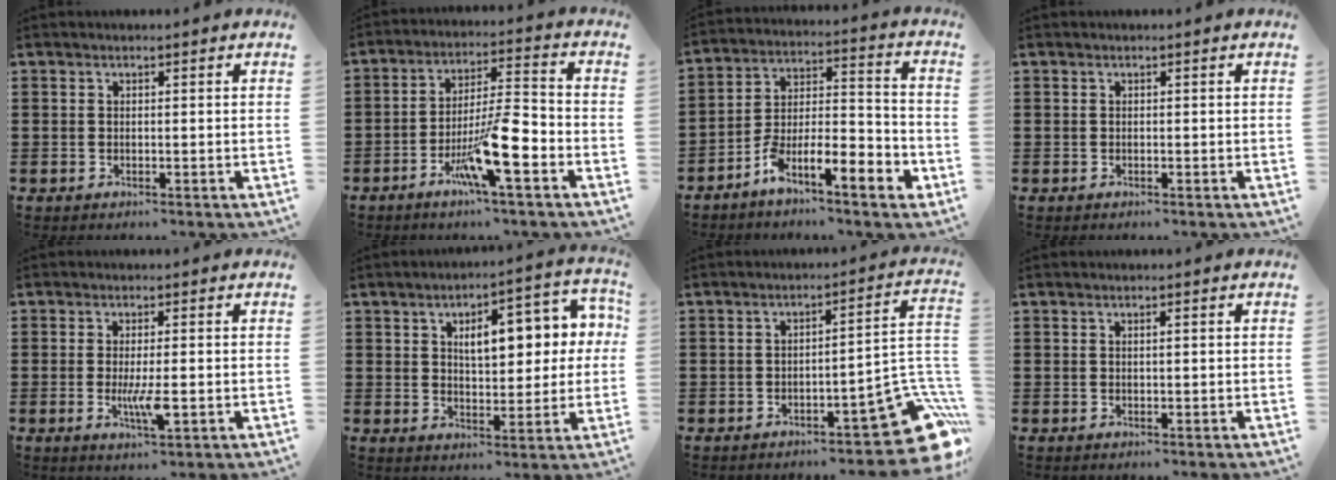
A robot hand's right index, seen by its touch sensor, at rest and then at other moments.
{"total": 11.0, "force": [-4.9, 2.1, 9.6], "torque": [-0.185, 0.002, -0.090]}
{"total": 8.4, "force": [-5.7, 2.2, 5.7], "torque": [-0.113, -0.007, -0.112]}
{"total": 0.0}
{"total": 4.5, "force": [-0.8, 0.7, 4.4], "torque": [-0.088, -0.010, -0.017]}
{"total": 8.8, "force": [2.7, 4.2, 7.2], "torque": [-0.108, -0.007, 0.036]}
{"total": 11.6, "force": [-6.0, 3.4, 9.3], "torque": [-0.105, 0.008, -0.103]}
{"total": 0.7, "force": [0.2, 0.0, 0.6], "torque": [-0.012, -0.001, 0.004]}